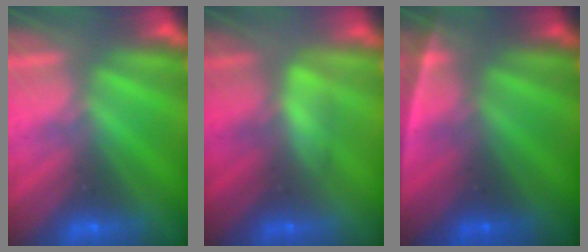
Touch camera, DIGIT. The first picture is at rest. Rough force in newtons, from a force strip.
{"total": 2.5}
{"total": 2.6}